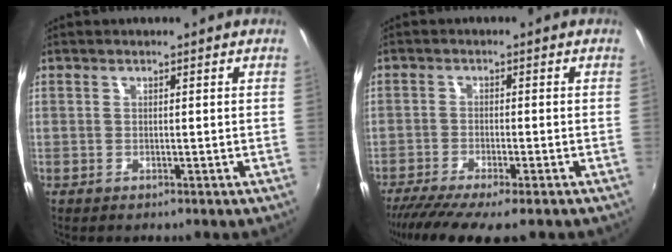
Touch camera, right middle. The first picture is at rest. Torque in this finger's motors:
{"motor_torque": [1.09, -1.05, 0.31, 0.10]}